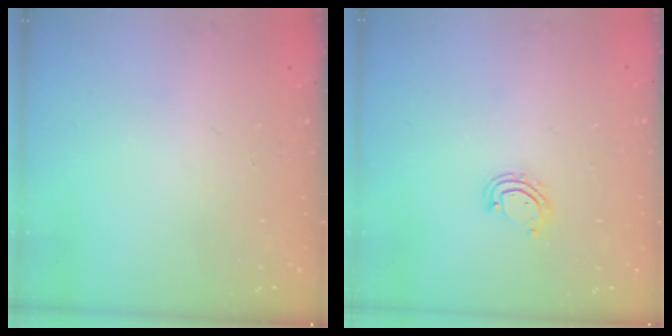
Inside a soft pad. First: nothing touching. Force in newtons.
{"total": 5.0, "press": 5.0, "slide": 0.3}